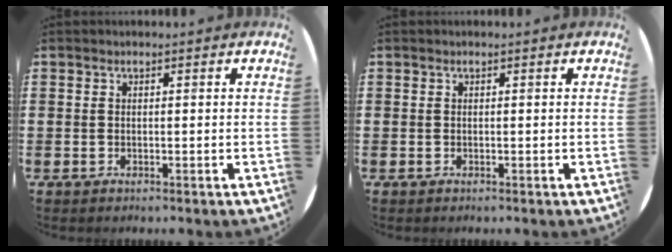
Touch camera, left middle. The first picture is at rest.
{"total": 0.0}